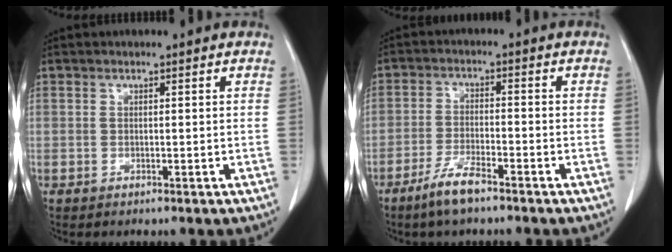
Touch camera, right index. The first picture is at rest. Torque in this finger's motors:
{"motor_torque": [0.03, -0.13, 0.21, 0.09]}